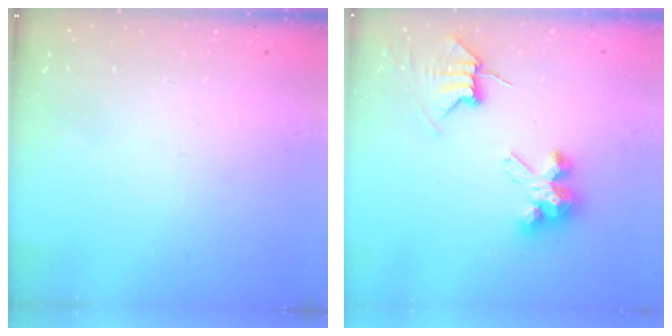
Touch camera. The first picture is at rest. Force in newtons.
{"total": 7.6, "press": 7.6, "slide": 0.8}